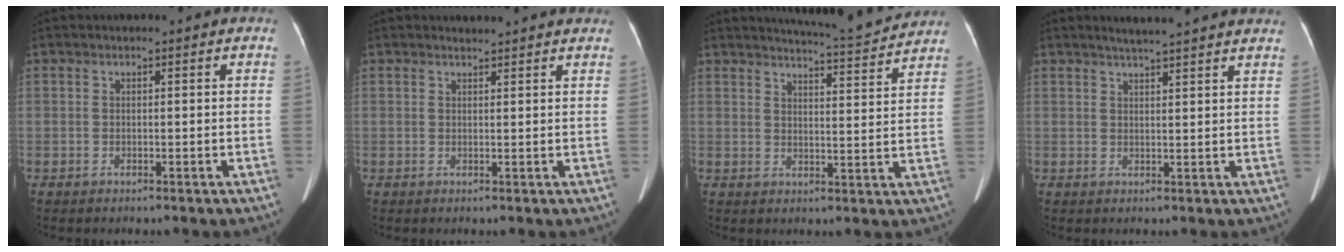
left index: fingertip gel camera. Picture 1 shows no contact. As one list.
[{"total": 3.6, "force": [3.6, 0.4, 0.6], "torque": [-0.013, 0.013, 0.036]}, {"total": 9.7, "force": [9.4, -0.5, 2.2], "torque": [-0.044, -0.006, 0.122]}, {"total": 9.9, "force": [8.8, 0.2, 4.4], "torque": [-0.061, 0.023, 0.100]}]